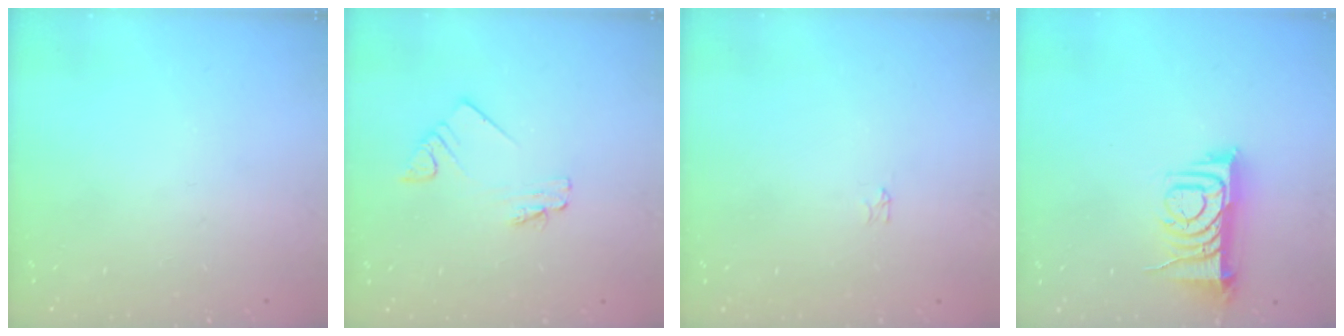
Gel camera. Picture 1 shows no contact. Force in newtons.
{"total": 1.9, "press": 1.9, "slide": 0.1}
{"total": 0.0}
{"total": 9.0, "press": 9.0, "slide": 0.7}